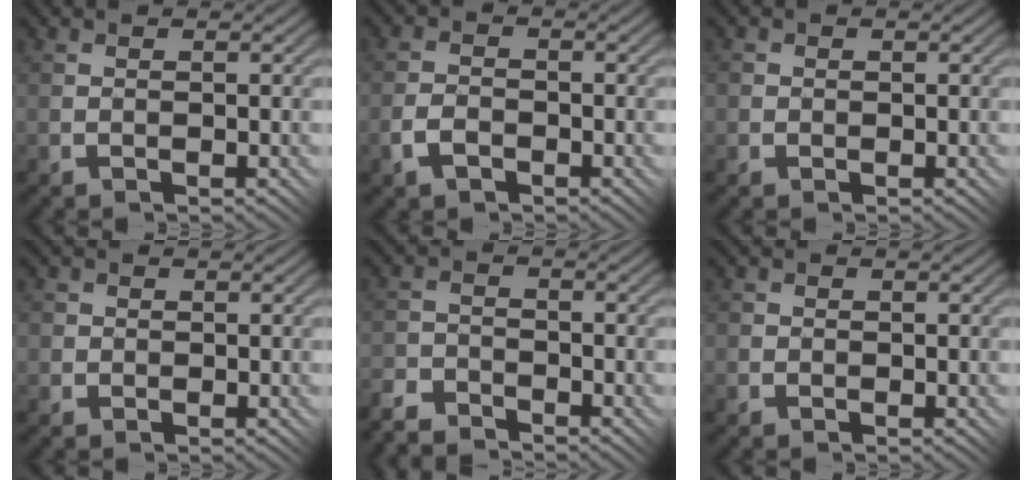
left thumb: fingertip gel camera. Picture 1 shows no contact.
{"total": 2.9, "force": [-1.7, 1.7, 1.6], "torque": [-0.037, 0.002, -0.039]}
{"total": 1.8, "force": [0.3, 1.8, 0.0], "torque": [0.004, 0.004, -0.008]}
{"total": 2.4, "force": [0.5, 2.3, 0.1], "torque": [0.001, 0.006, -0.007]}
{"total": 4.4, "force": [-4.2, 1.3, 0.7], "torque": [-0.014, -0.002, -0.090]}
{"total": 1.7, "force": [0.0, 1.7, -0.1], "torque": [0.006, 0.005, -0.015]}